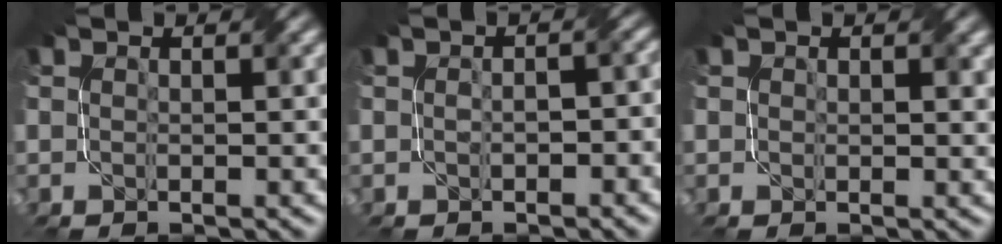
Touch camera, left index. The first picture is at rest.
{"total": 2.2, "force": [-0.5, 1.3, 1.7], "torque": [-0.025, -0.001, -0.001]}
{"total": 1.5, "force": [0.8, 1.1, 0.6], "torque": [-0.006, -0.002, 0.014]}